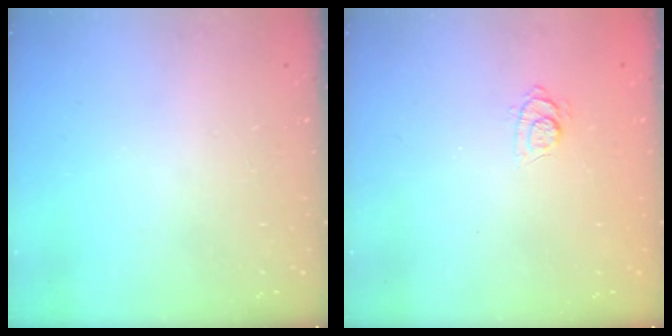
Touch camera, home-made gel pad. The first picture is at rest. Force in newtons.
{"total": 5.1, "press": 4.8, "slide": 1.6}